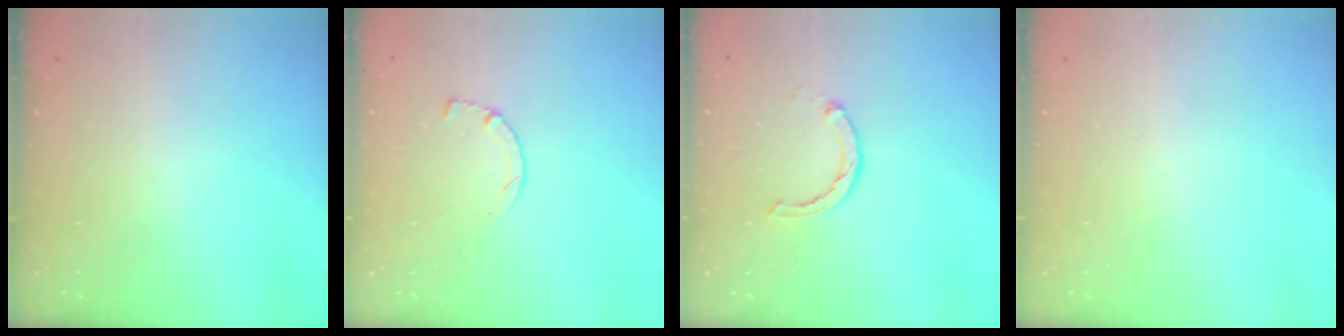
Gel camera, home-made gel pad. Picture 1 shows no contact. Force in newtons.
{"total": 2.5, "press": 2.5, "slide": 0.3}
{"total": 2.4, "press": 2.4, "slide": 0.4}
{"total": 0.0}